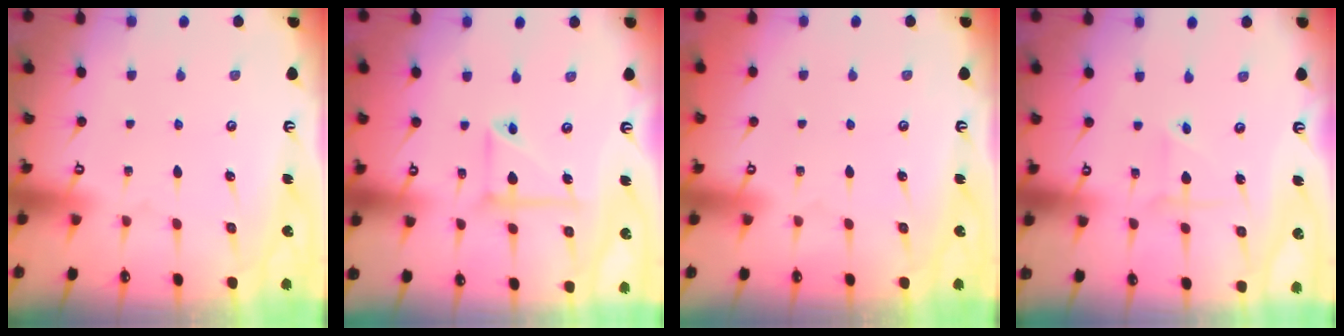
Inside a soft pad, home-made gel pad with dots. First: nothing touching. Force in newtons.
{"total": 7.9, "press": 7.8, "slide": 1.2}
{"total": 0.0}
{"total": 2.6, "press": 2.6, "slide": 0.2}